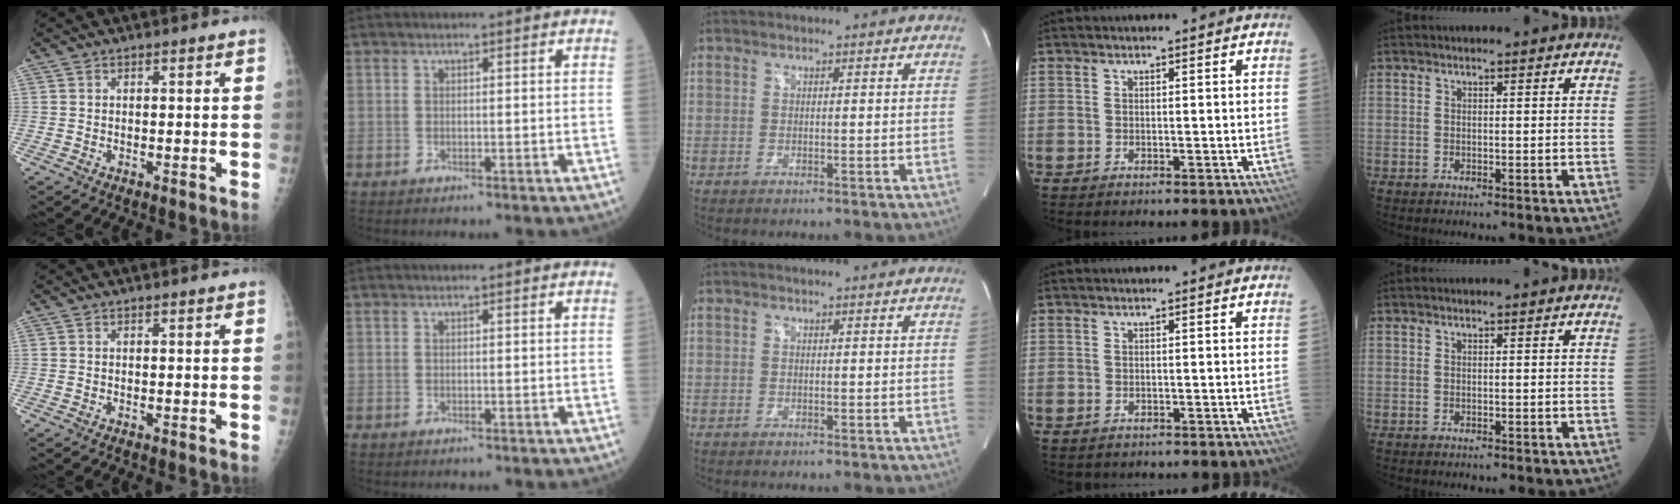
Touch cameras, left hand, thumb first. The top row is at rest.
{"ring": {"total": 1.2, "force": [-1.0, 0.7, 0.1], "torque": [-0.009, 0.001, -0.012]}}